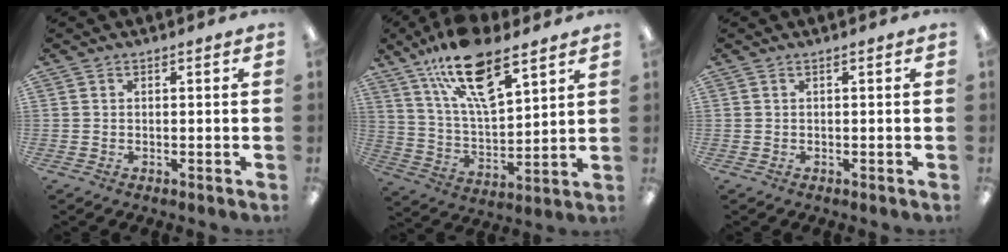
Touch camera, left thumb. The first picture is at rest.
{"total": 18.9, "force": [12.0, 7.4, 12.7], "torque": [-0.215, -0.056, 0.206]}
{"total": 0.0}